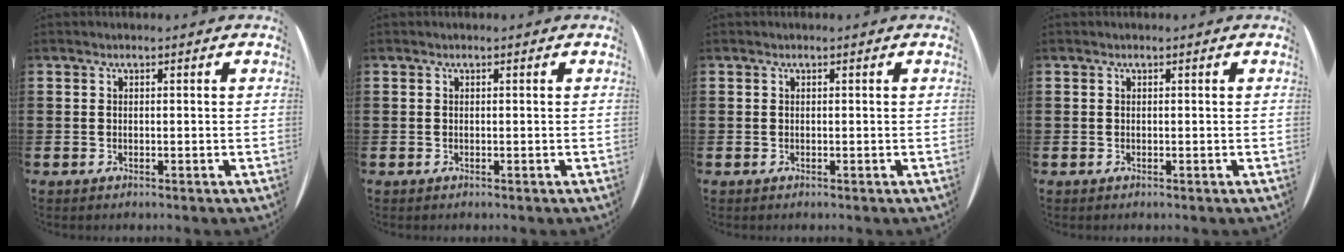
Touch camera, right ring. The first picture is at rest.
{"total": 0.0}
{"total": 0.0}
{"total": 0.0}